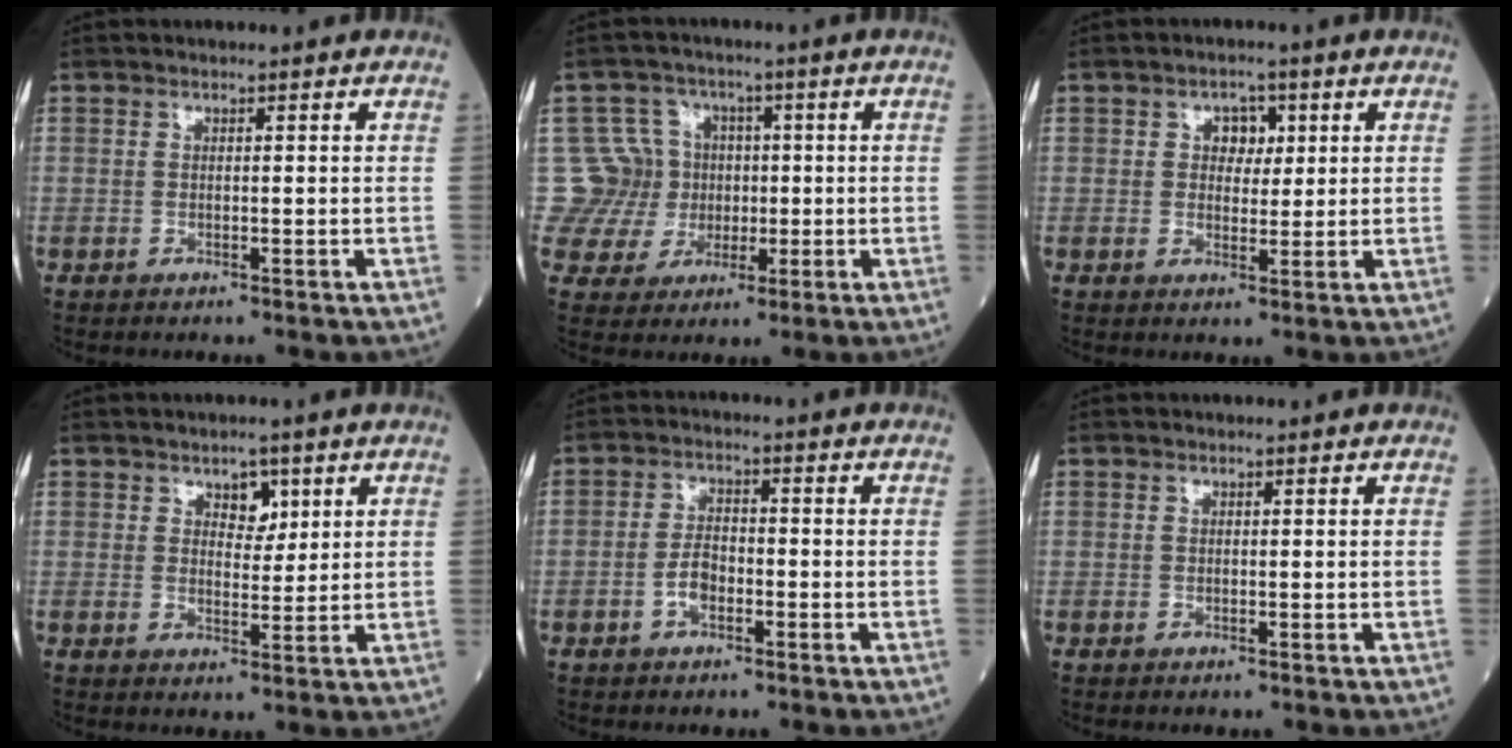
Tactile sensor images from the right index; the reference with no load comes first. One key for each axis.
{"total": 8.7, "fx": 0.6, "fy": 8.7, "fz": 0.3, "tx": -0.007, "ty": 0.033, "tz": 0.017}
{"total": 3.4, "fx": 1.1, "fy": 2.4, "fz": 2.2, "tx": -0.026, "ty": 0.008, "tz": 0.016}
{"total": 3.4, "fx": 1.8, "fy": 2.0, "fz": 2.1, "tx": -0.024, "ty": 0.002, "tz": 0.029}
{"total": 3.4, "fx": -1.5, "fy": 1.6, "fz": 2.5, "tx": -0.050, "ty": 0.008, "tz": -0.031}
{"total": 0.0}